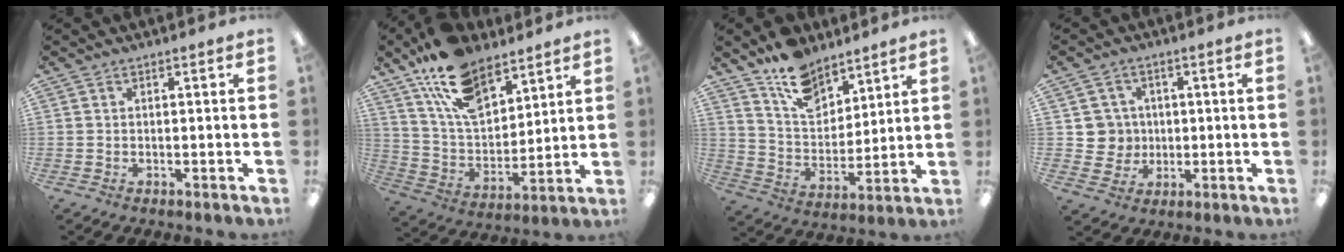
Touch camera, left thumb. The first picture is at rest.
{"total": 17.4, "force": [12.0, 8.7, 9.0], "torque": [-0.169, -0.056, 0.221]}
{"total": 12.7, "force": [9.8, 6.7, 4.6], "torque": [-0.078, -0.065, 0.184]}
{"total": 5.8, "force": [1.2, 5.7, -0.4], "torque": [0.004, 0.001, 0.024]}